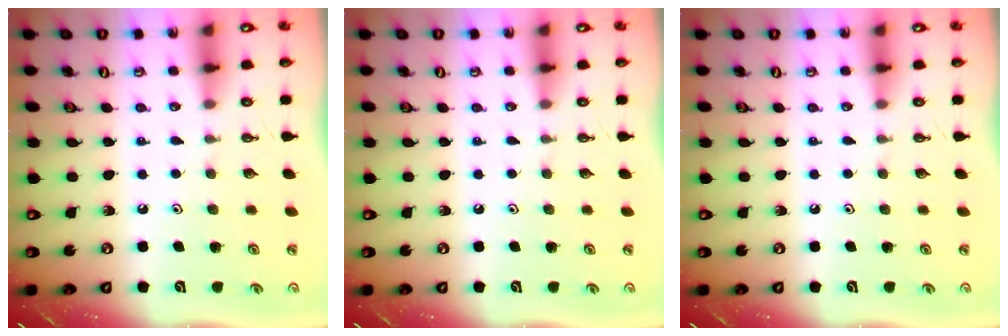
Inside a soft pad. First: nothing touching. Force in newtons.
{"total": 0.0}
{"total": 0.0}